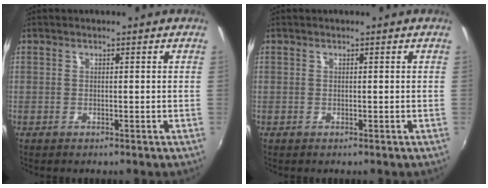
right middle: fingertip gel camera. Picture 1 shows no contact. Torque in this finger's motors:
{"motor_torque": [0.00, 0.00, 0.00, 0.01]}